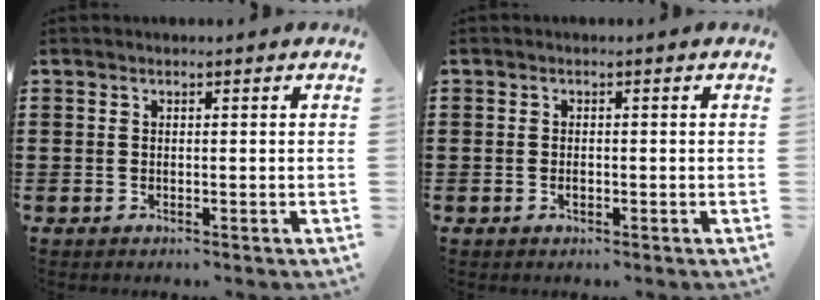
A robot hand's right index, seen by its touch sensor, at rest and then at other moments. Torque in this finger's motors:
{"motor_torque": [2.14, 0.00, 0.01, 0.00]}